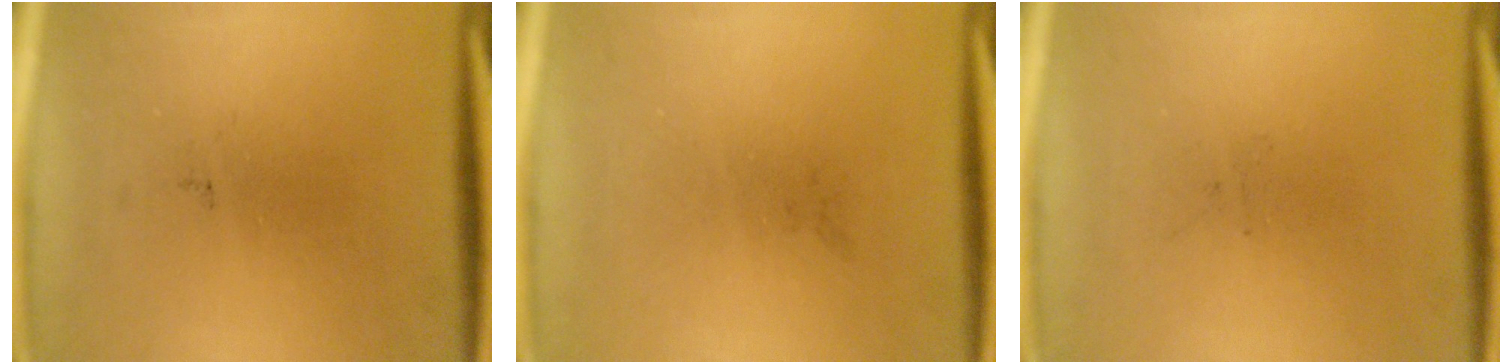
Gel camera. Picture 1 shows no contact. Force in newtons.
{"total": 0.0}
{"total": 0.0}